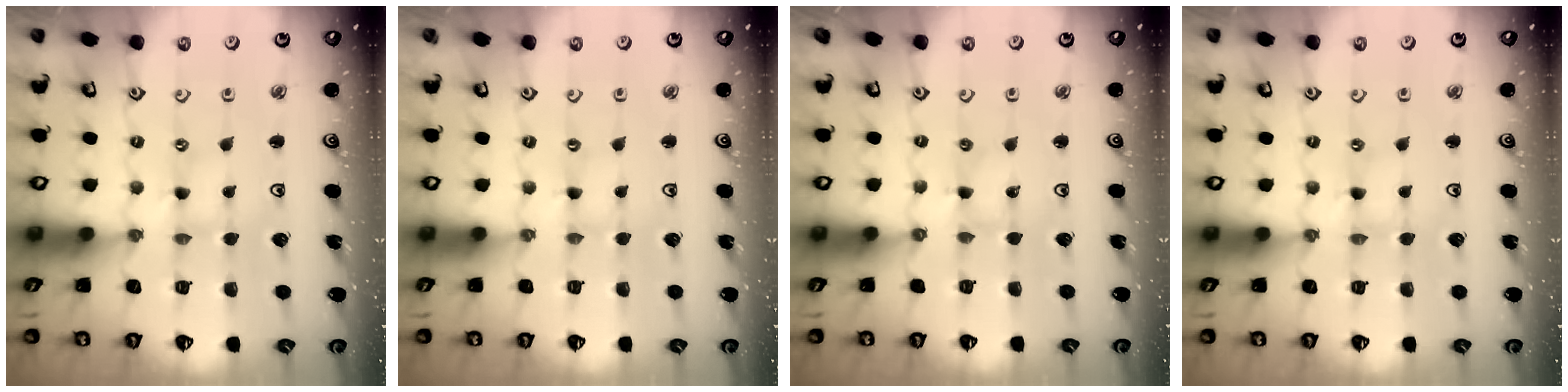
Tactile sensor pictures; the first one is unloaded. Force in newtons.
{"total": 0.0}
{"total": 0.0}
{"total": 0.5, "press": 0.5, "slide": 0.2}